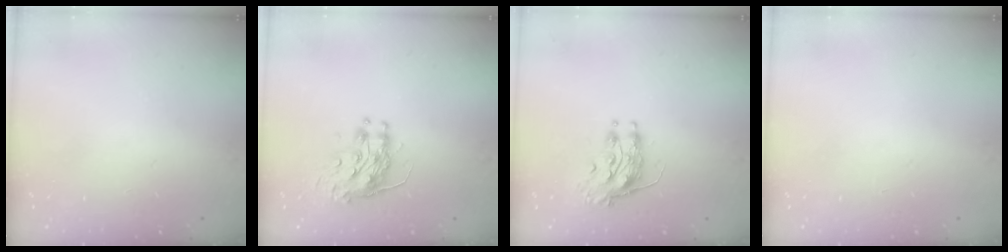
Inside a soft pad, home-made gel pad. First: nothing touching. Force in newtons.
{"total": 9.2, "press": 9.2, "slide": 0.7}
{"total": 8.3, "press": 8.3, "slide": 0.2}
{"total": 0.0}